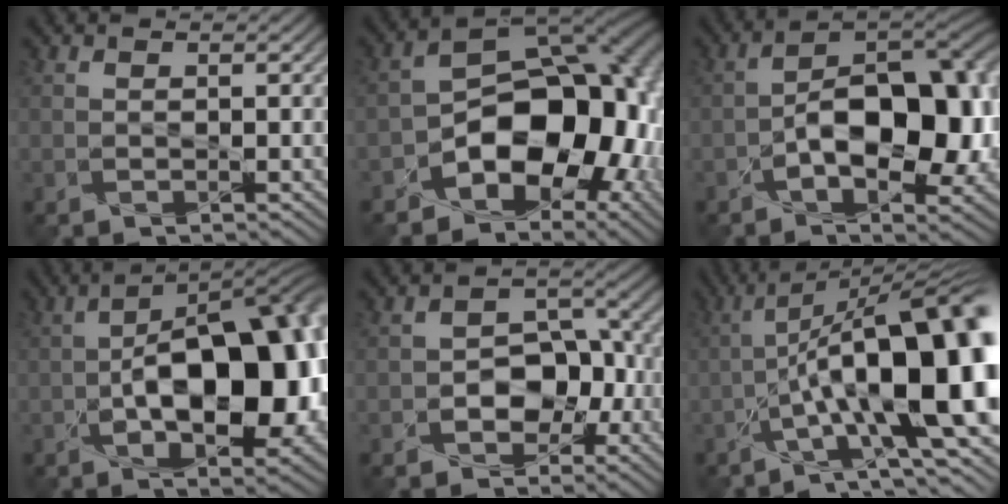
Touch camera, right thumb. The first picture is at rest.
{"total": 15.4, "force": [-5.4, 10.3, 10.0], "torque": [-0.121, -0.031, -0.090]}
{"total": 13.9, "force": [-2.5, 7.7, 11.3], "torque": [-0.154, -0.002, -0.042]}
{"total": 16.5, "force": [-2.5, 8.3, 14.0], "torque": [-0.182, -0.002, -0.041]}
{"total": 5.4, "force": [-2.2, 4.0, 2.9], "torque": [-0.029, 0.002, -0.038]}
{"total": 18.5, "force": [-3.1, 6.4, 17.0], "torque": [-0.257, 0.007, -0.048]}